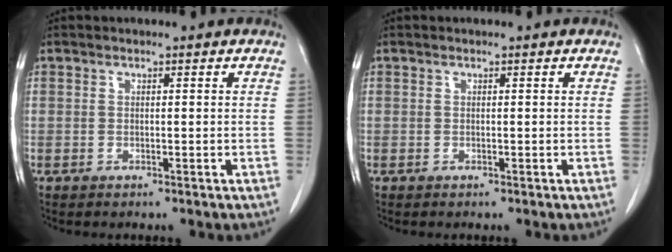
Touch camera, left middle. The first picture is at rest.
{"total": 0.0}